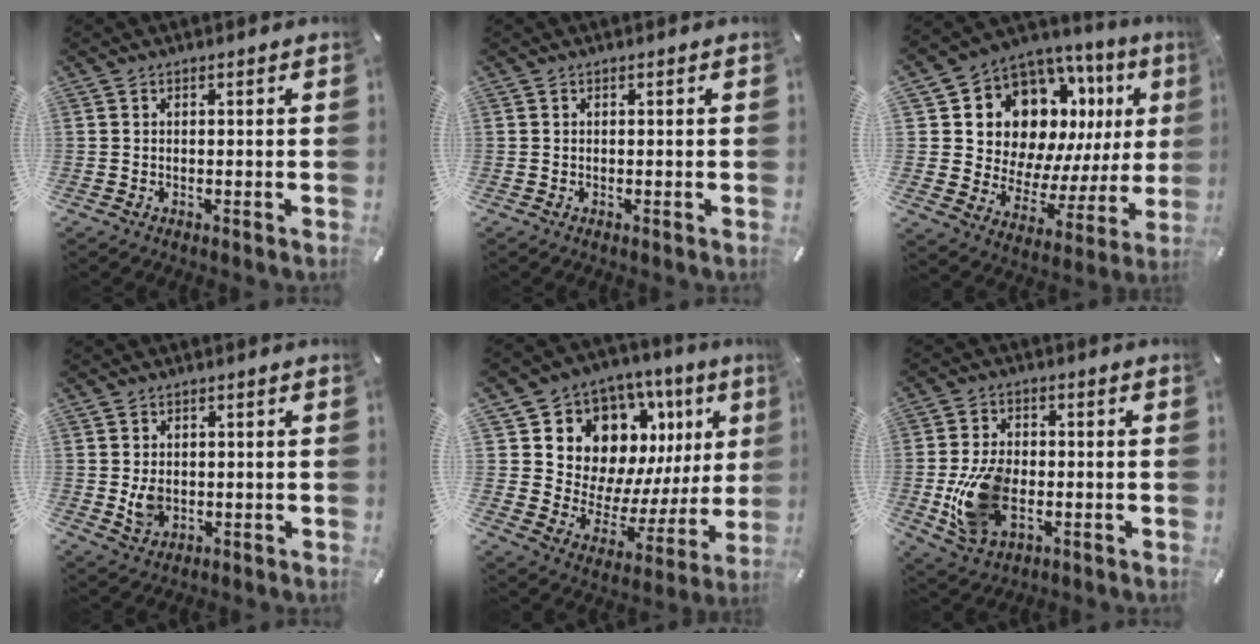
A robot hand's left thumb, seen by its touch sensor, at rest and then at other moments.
{"total": 0.0}
{"total": 14.7, "force": [7.9, 10.5, 6.5], "torque": [-0.110, -0.080, 0.155]}
{"total": 4.4, "force": [0.1, 3.5, 2.6], "torque": [-0.046, -0.007, -0.001]}
{"total": 12.8, "force": [8.0, 9.1, 4.1], "torque": [-0.062, -0.094, 0.152]}
{"total": 13.4, "force": [-2.5, 8.8, 9.8], "torque": [-0.205, -0.002, -0.040]}